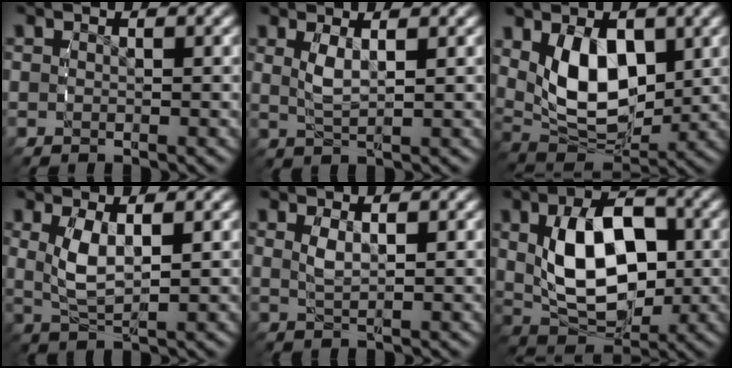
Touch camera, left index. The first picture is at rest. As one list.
[{"total": 1.9, "force": [0.7, 0.5, 1.7], "torque": [-0.048, -0.002, 0.016]}, {"total": 9.6, "force": [0.8, 6.9, 6.6], "torque": [-0.141, -0.022, 0.021]}, {"total": 3.5, "force": [0.6, 2.0, 2.8], "torque": [-0.085, -0.014, 0.019]}, {"total": 1.3, "force": [0.6, 0.1, 1.1], "torque": [-0.032, -0.002, 0.014]}, {"total": 10.2, "force": [0.1, 6.8, 7.6], "torque": [-0.141, -0.010, 0.005]}]